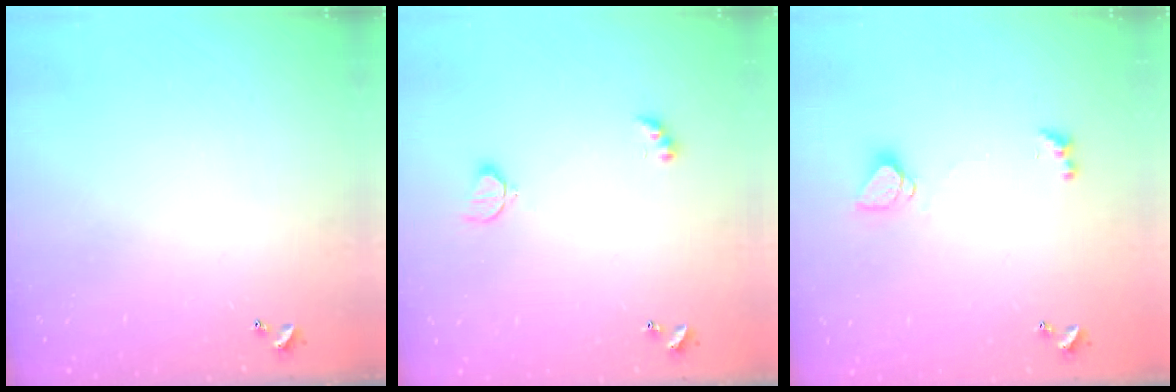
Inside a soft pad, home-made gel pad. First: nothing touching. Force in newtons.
{"total": 2.6, "press": 2.6, "slide": 0.5}
{"total": 1.2, "press": 1.1, "slide": 0.5}